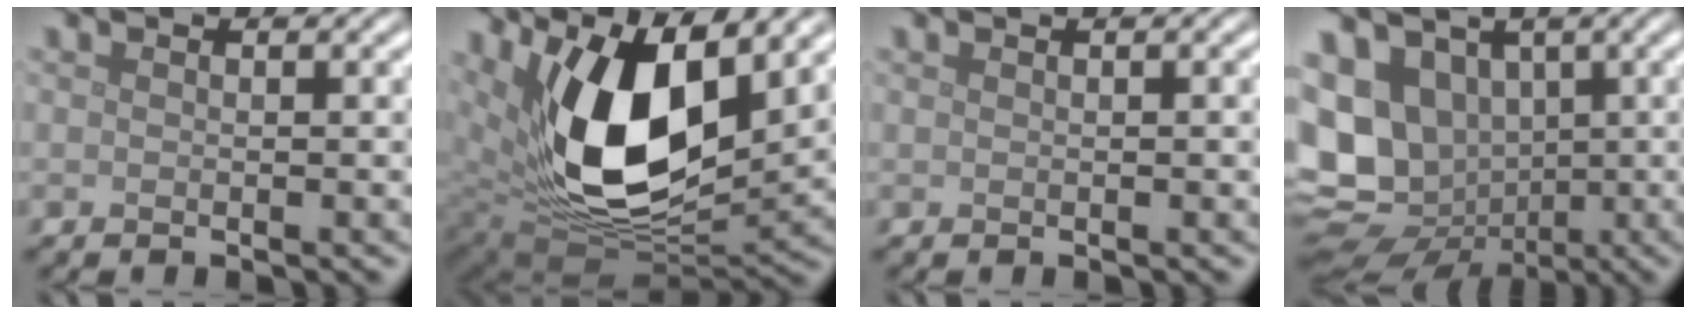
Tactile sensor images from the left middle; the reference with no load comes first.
{"total": 13.0, "force": [4.2, 6.7, 10.4], "torque": [-0.178, -0.018, 0.081]}
{"total": 1.1, "force": [0.4, 0.2, 1.0], "torque": [-0.014, 0.007, 0.007]}
{"total": 12.9, "force": [0.1, 10.8, 7.1], "torque": [-0.152, -0.007, -0.003]}